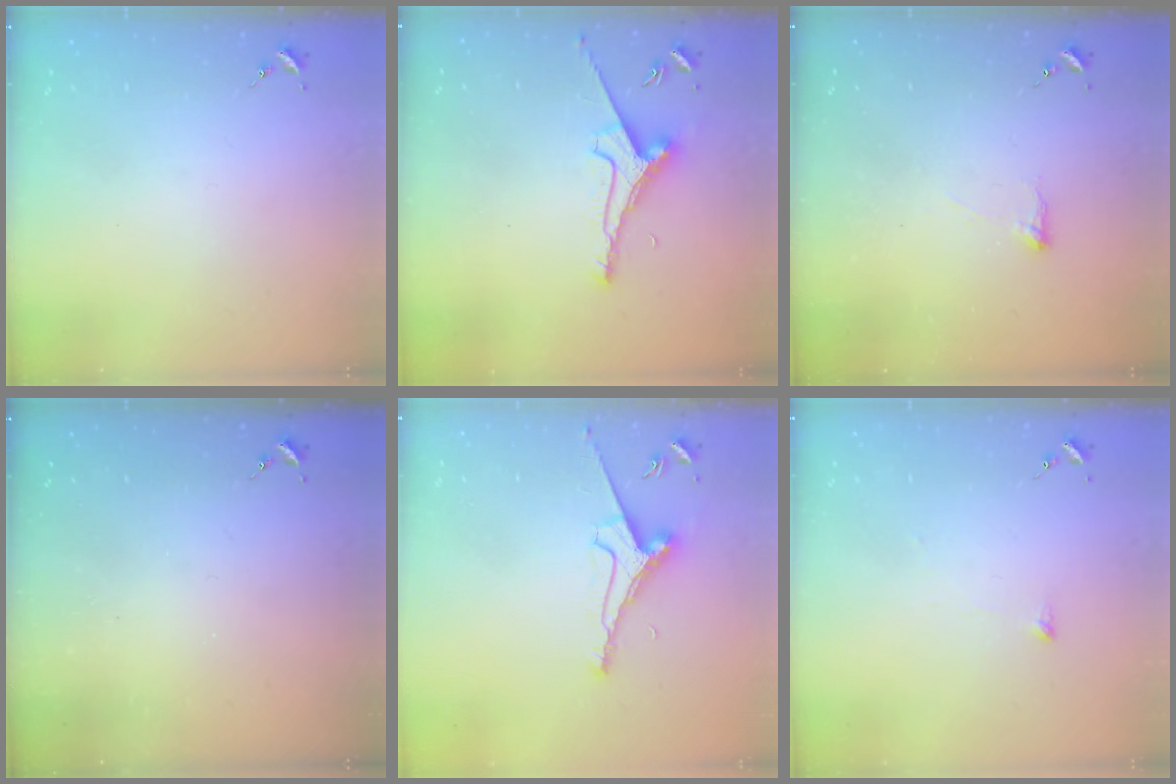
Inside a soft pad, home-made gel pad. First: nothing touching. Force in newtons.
{"total": 7.5, "press": 7.4, "slide": 0.9}
{"total": 3.6, "press": 3.6, "slide": 0.5}
{"total": 0.0}
{"total": 8.2, "press": 8.1, "slide": 1.0}
{"total": 2.7, "press": 2.6, "slide": 0.5}